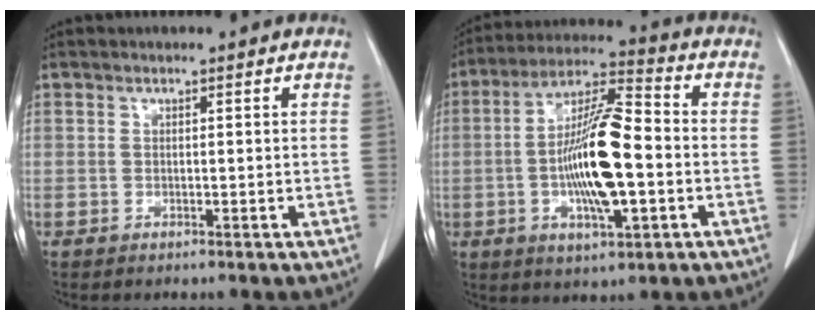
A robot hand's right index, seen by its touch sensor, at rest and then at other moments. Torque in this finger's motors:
{"motor_torque": [2.14, 0.00, 0.71, 0.15]}